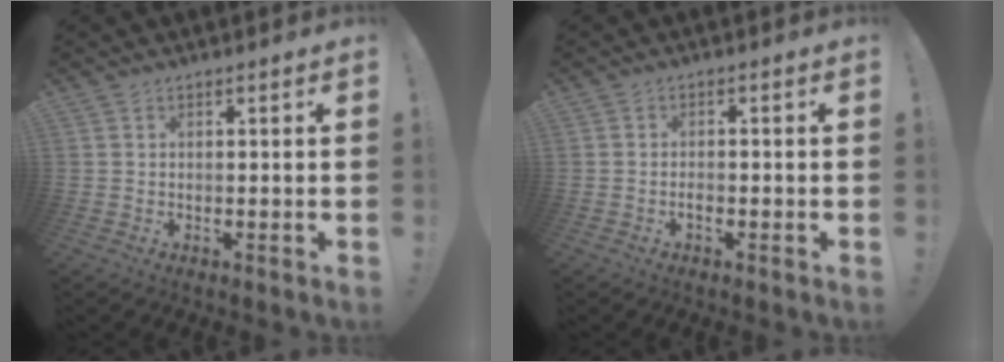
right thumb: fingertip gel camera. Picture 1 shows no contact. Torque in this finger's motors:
{"motor_torque": [-0.21, 0.08, -0.11, 0.08, 0.03]}